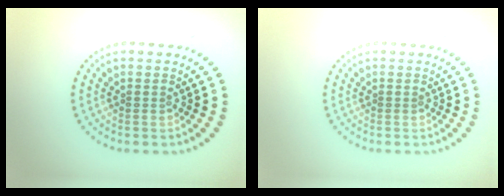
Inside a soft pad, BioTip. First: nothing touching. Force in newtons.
{"total": 0.0}